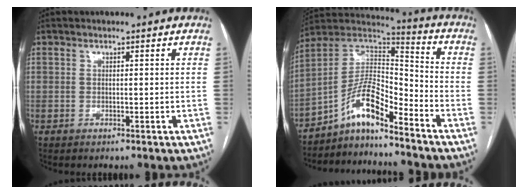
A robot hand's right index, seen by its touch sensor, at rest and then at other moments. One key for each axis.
{"total": 10.3, "fx": -7.2, "fy": 2.4, "fz": 7.0, "tx": -0.135, "ty": 0.035, "tz": -0.131}